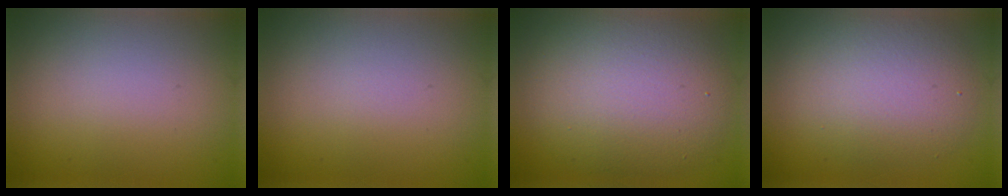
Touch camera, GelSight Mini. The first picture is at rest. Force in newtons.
{"total": 0.0}
{"total": 8.6, "press": 8.5, "slide": 0.9}
{"total": 5.4, "press": 5.3, "slide": 0.4}